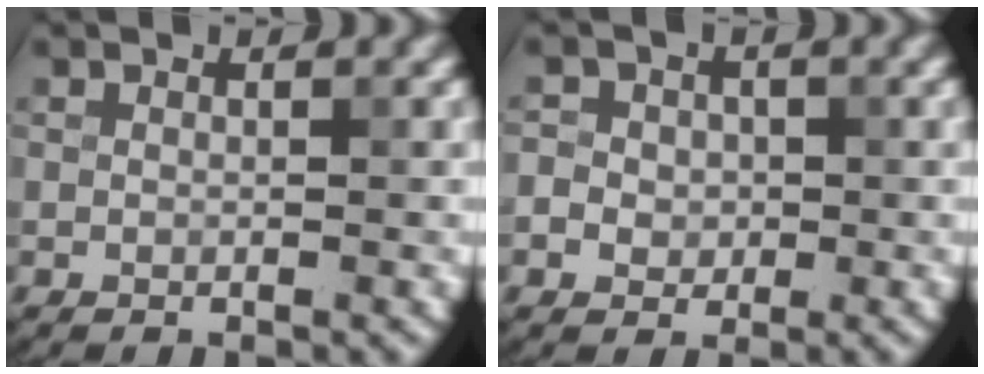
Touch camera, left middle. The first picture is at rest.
{"total": 2.8, "force": [-0.1, 2.6, 1.1], "torque": [-0.003, 0.010, -0.014]}